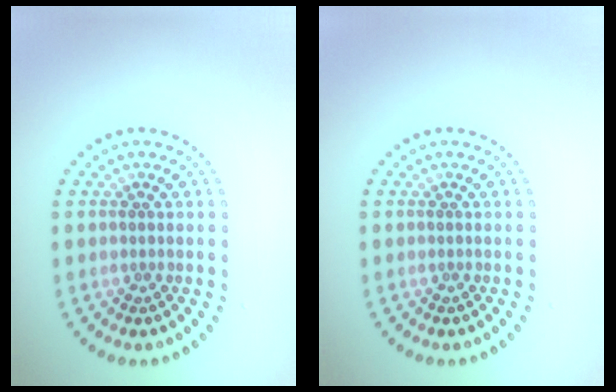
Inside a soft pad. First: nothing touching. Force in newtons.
{"total": 0.0}